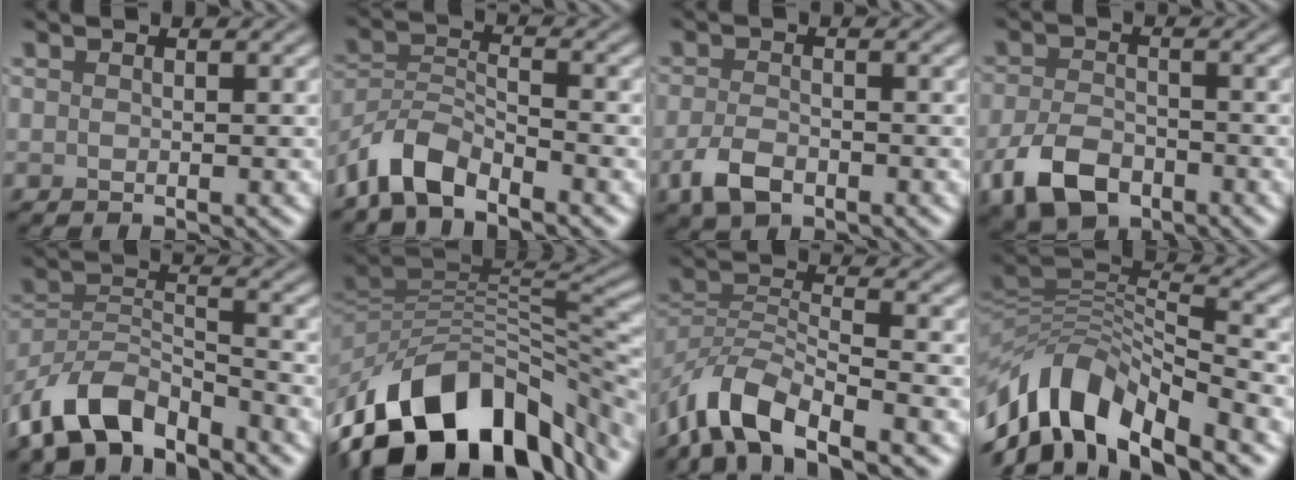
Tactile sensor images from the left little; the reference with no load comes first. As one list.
[{"total": 4.8, "force": [-3.9, 1.5, 2.2], "torque": [-0.040, 0.001, -0.088]}, {"total": 3.2, "force": [-1.7, 1.7, 2.0], "torque": [-0.044, -0.003, -0.039]}, {"total": 5.4, "force": [-3.0, 3.2, 3.2], "torque": [-0.067, -0.007, -0.063]}, {"total": 7.6, "force": [-5.9, 3.0, 3.7], "torque": [-0.063, -0.004, -0.120]}, {"total": 14.3, "force": [-7.5, 8.1, 9.1], "torque": [-0.172, 0.011, -0.129]}, {"total": 7.3, "force": [-5.3, 2.4, 4.3], "torque": [-0.077, 0.000, -0.114]}, {"total": 10.0, "force": [-5.8, 4.6, 6.7], "torque": [-0.114, 0.011, -0.118]}]